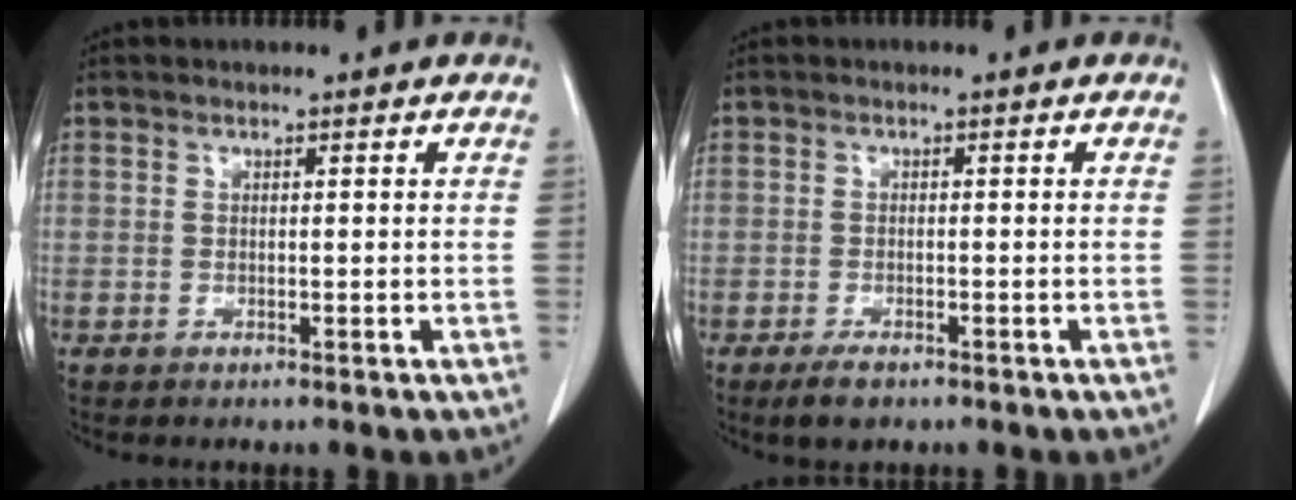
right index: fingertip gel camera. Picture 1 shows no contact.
{"total": 2.7, "force": [-1.9, 1.2, 1.6], "torque": [-0.034, -0.004, -0.027]}